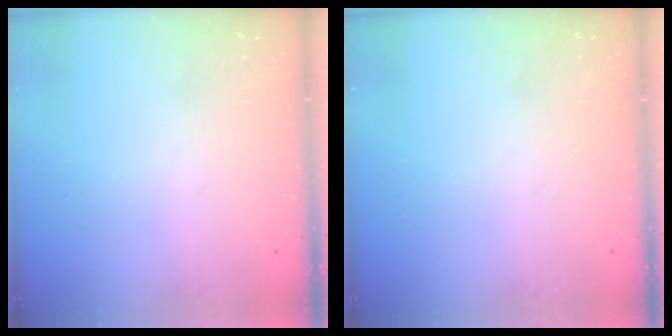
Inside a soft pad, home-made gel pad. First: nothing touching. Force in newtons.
{"total": 0.0}